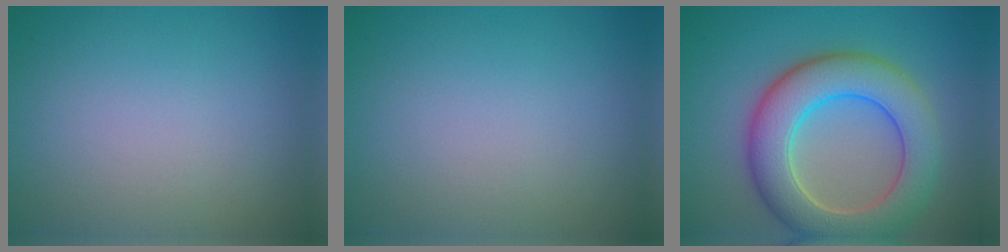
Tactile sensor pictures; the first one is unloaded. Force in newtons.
{"total": 0.0}
{"total": 8.4, "press": 8.4, "slide": 0.4}